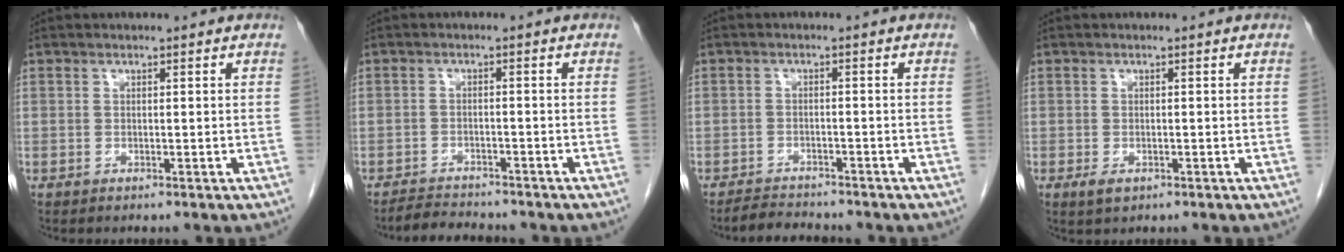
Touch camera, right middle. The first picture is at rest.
{"total": 4.0, "force": [-3.9, 0.8, 0.5], "torque": [-0.012, -0.012, -0.066]}
{"total": 3.7, "force": [-3.6, 0.9, 0.5], "torque": [-0.013, -0.010, -0.060]}
{"total": 1.8, "force": [-0.8, 0.9, 1.3], "torque": [-0.023, -0.001, -0.007]}